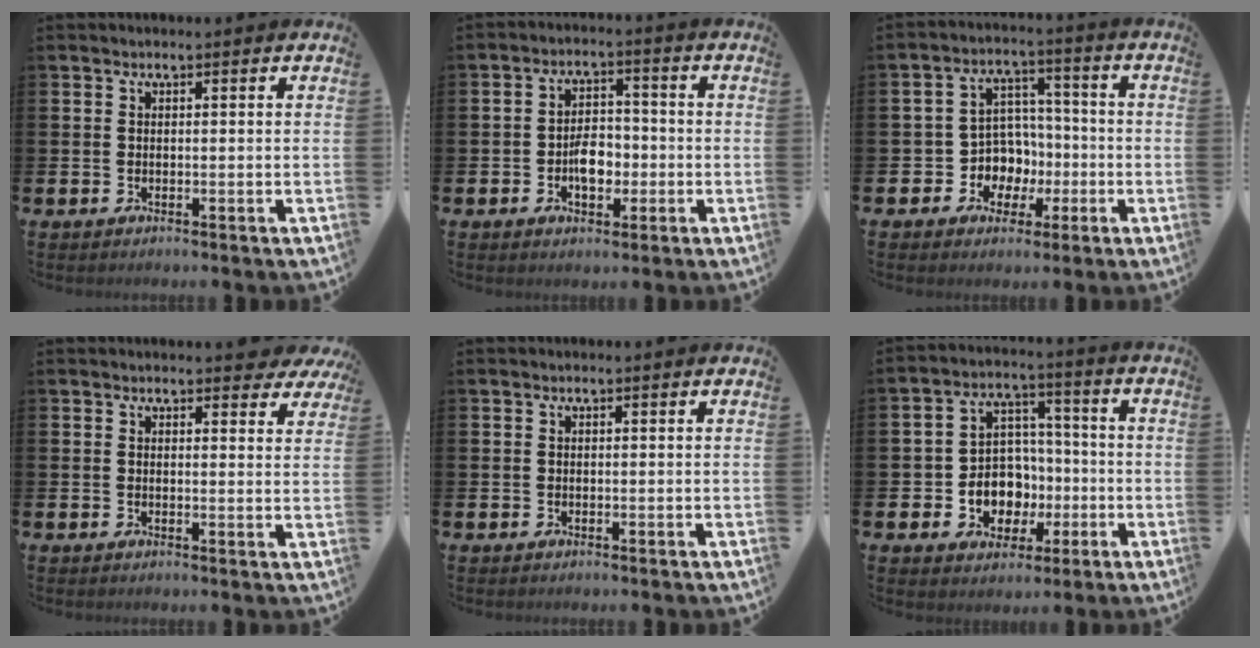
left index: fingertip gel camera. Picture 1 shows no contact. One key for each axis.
{"total": 4.4, "fx": -1.3, "fy": 2.8, "fz": 3.2, "tx": -0.051, "ty": 0.006, "tz": -0.026}
{"total": 6.6, "fx": -1.0, "fy": 6.4, "fz": 1.5, "tx": -0.058, "ty": 0.011, "tz": -0.013}
{"total": 2.4, "fx": 2.3, "fy": 0.7, "fz": 0.4, "tx": 0.009, "ty": -0.011, "tz": 0.037}
{"total": 0.0}
{"total": 7.5, "fx": -1.4, "fy": 6.9, "fz": 2.6, "tx": -0.057, "ty": 0.009, "tz": -0.022}